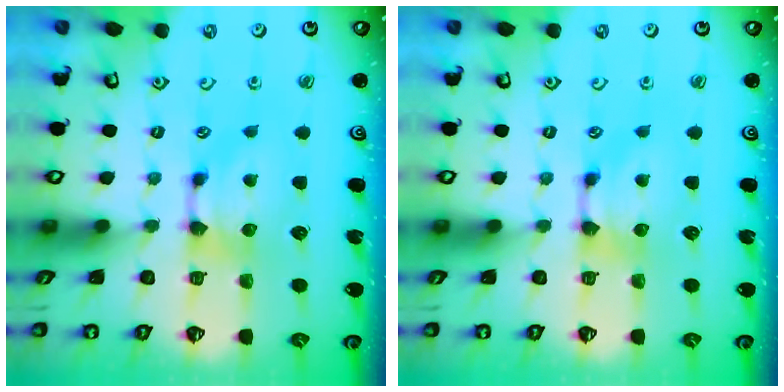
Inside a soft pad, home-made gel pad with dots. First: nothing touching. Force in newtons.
{"total": 0.0}